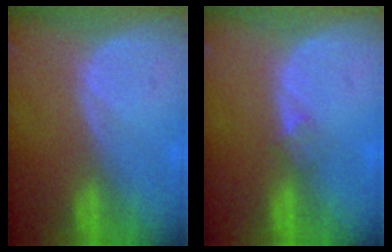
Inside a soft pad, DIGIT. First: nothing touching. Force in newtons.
{"total": 1.5, "press": 1.2, "slide": 1.0}